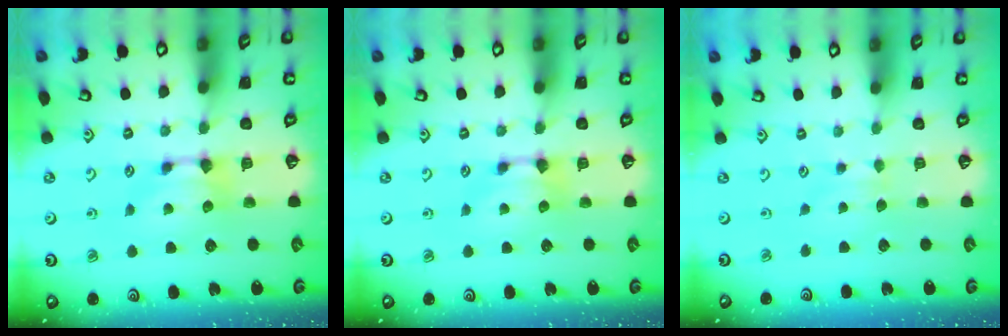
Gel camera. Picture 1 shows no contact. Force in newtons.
{"total": 0.0}
{"total": 2.1, "press": 2.0, "slide": 0.4}